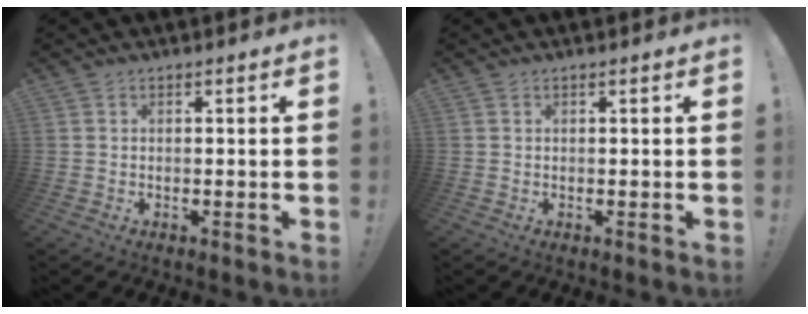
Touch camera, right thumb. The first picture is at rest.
{"total": 0.0}